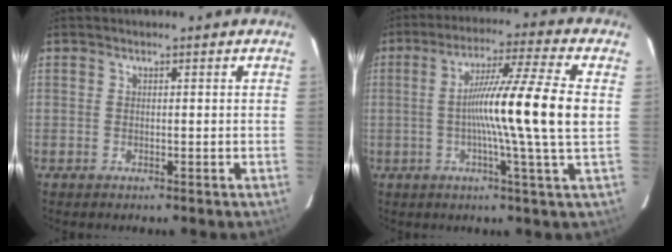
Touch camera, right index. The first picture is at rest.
{"total": 14.4, "force": [0.0, -2.0, 14.2], "torque": [-0.238, -0.003, -0.011]}